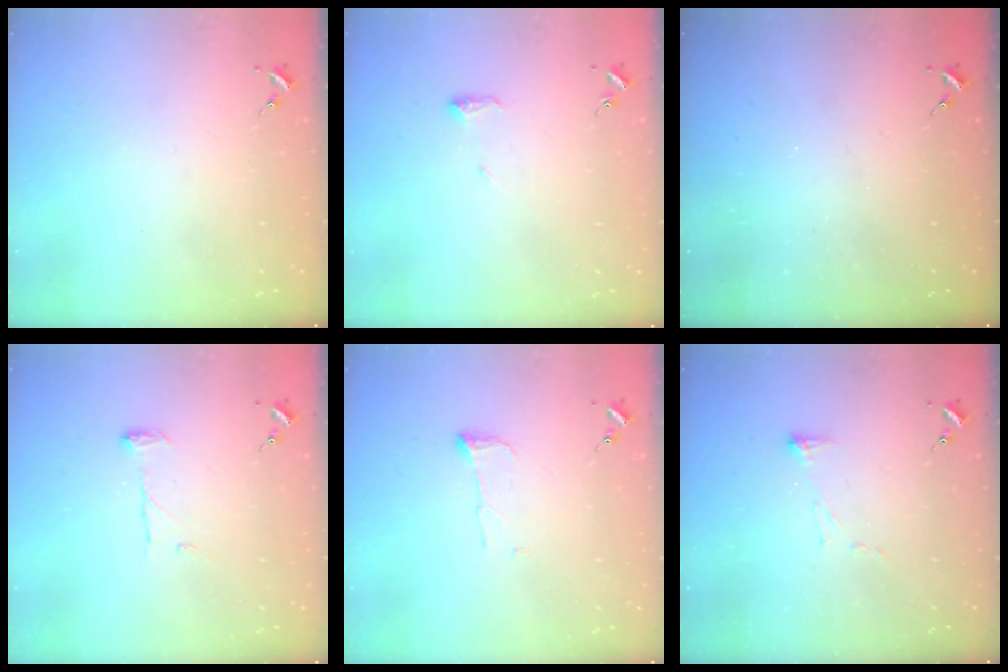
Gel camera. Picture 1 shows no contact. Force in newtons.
{"total": 6.6, "press": 6.5, "slide": 1.3}
{"total": 0.0}
{"total": 7.6, "press": 7.6, "slide": 0.6}
{"total": 4.7, "press": 4.7, "slide": 0.6}
{"total": 3.7, "press": 3.6, "slide": 0.6}